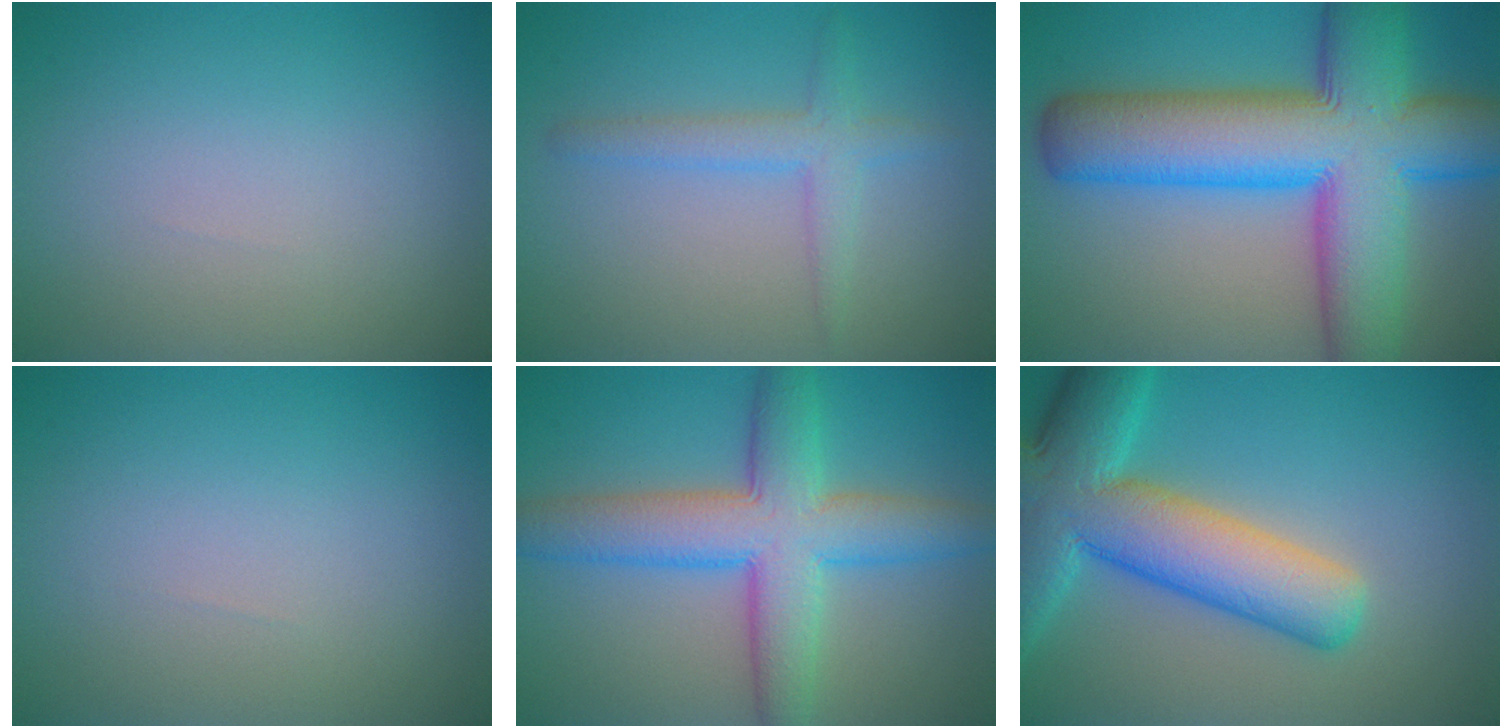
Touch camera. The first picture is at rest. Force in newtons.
{"total": 2.6, "press": 2.6, "slide": 0.1}
{"total": 15.2, "press": 15.2, "slide": 0.4}
{"total": 0.0}
{"total": 7.9, "press": 7.9, "slide": 0.1}
{"total": 10.5, "press": 10.5, "slide": 0.8}